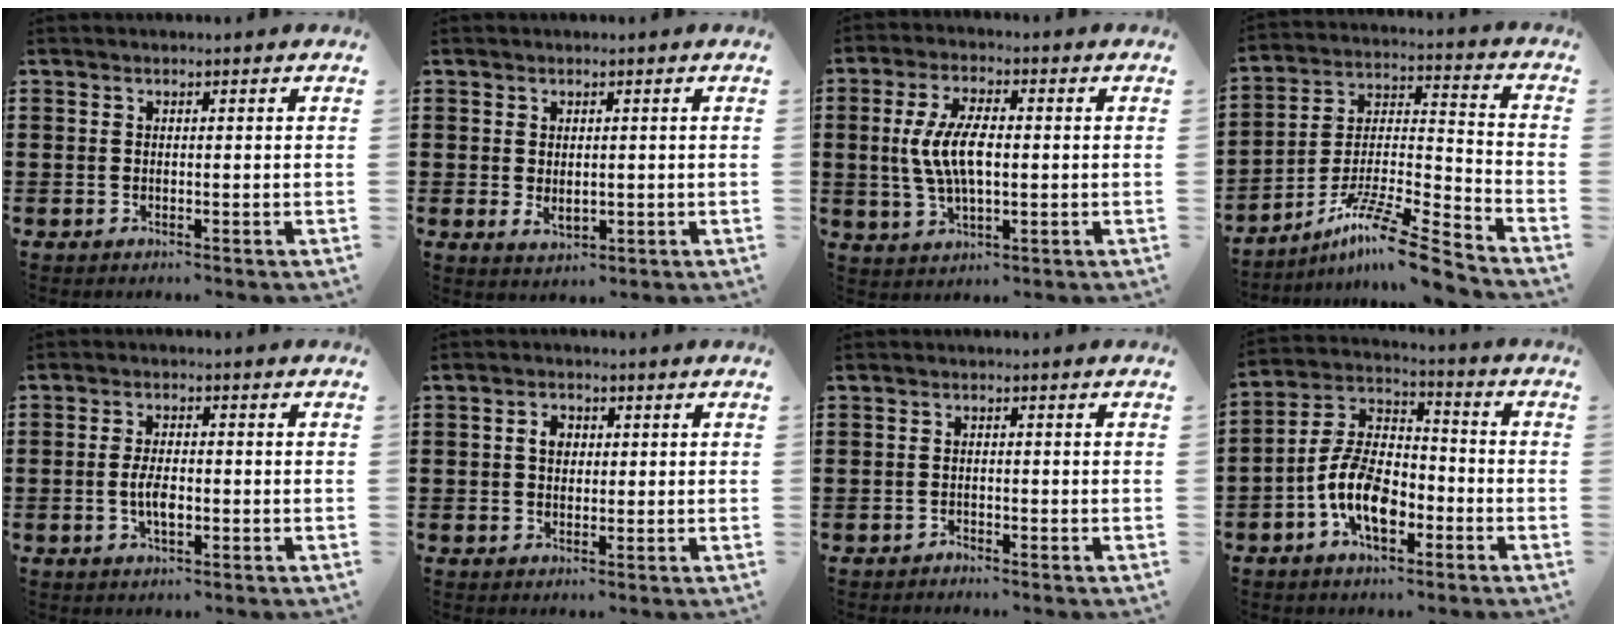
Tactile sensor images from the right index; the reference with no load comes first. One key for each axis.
{"total": 2.2, "fx": 0.1, "fy": 1.2, "fz": 1.8, "tx": -0.036, "ty": 0.001, "tz": 0.002}
{"total": 7.9, "fx": 0.1, "fy": 3.2, "fz": 7.2, "tx": -0.162, "ty": 0.001, "tz": -0.007}
{"total": 12.1, "fx": -9.6, "fy": 0.6, "fz": 7.4, "tx": -0.122, "ty": 0.013, "tz": -0.184}
{"total": 4.0, "fx": -0.7, "fy": 1.6, "fz": 3.6, "tx": -0.072, "ty": 0.001, "tz": -0.015}
{"total": 2.6, "fx": 0.4, "fy": 2.0, "fz": 1.7, "tx": -0.039, "ty": 0.011, "tz": 0.004}
{"total": 0.8, "fx": -0.8, "fy": 0.2, "fz": 0.0, "tx": -0.003, "ty": 0.002, "tz": -0.018}
{"total": 10.0, "fx": -4.0, "fy": 5.2, "fz": 7.5, "tx": -0.175, "ty": -0.001, "tz": -0.078}